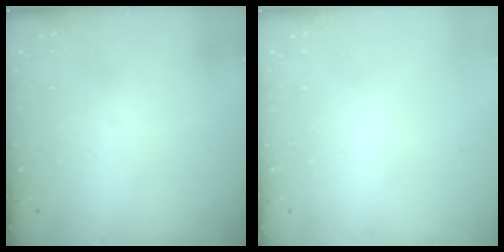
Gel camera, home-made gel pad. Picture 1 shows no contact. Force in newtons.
{"total": 0.0}